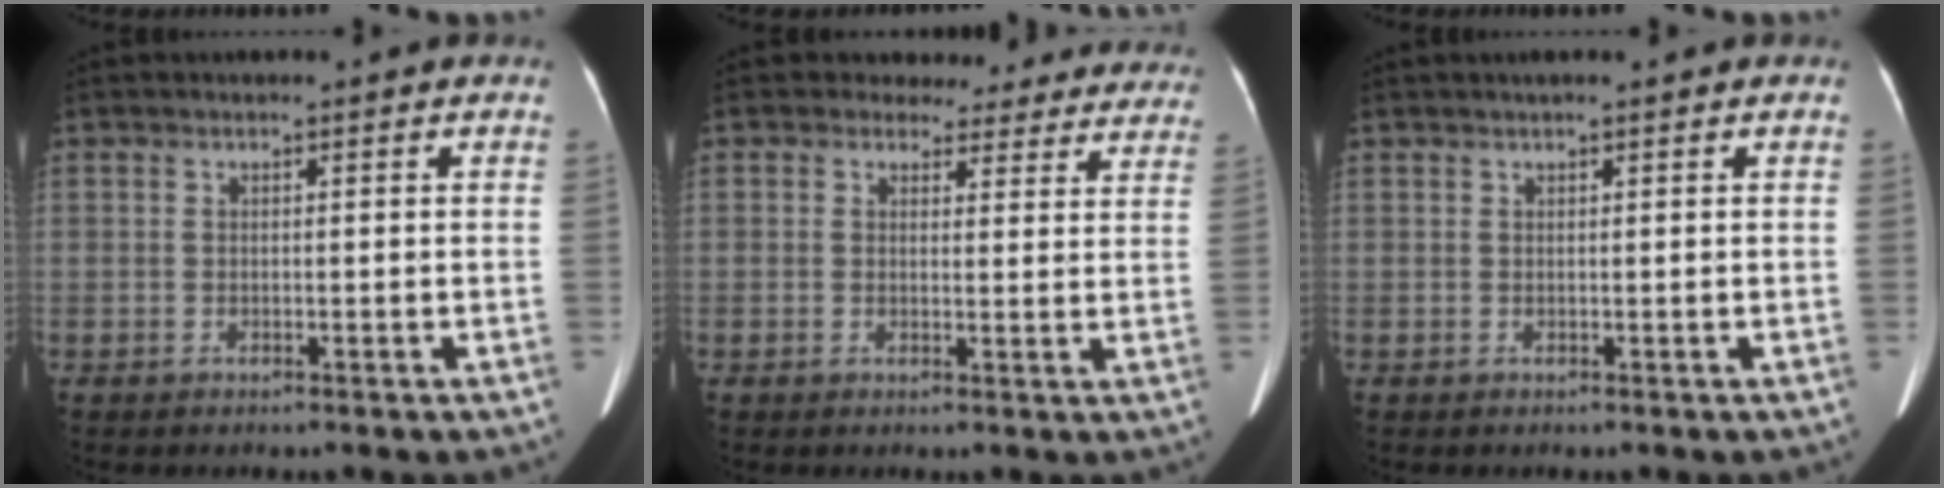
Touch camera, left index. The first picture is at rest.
{"total": 13.0, "force": [11.5, 5.9, 0.6], "torque": [0.038, -0.020, 0.103]}
{"total": 2.2, "force": [1.7, 0.0, 1.4], "torque": [-0.016, 0.014, 0.022]}